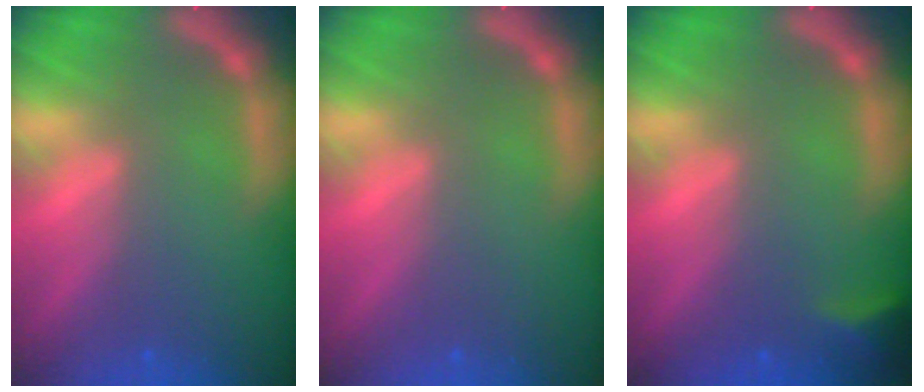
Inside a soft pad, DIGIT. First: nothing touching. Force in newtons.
{"total": 0.0}
{"total": 2.4}